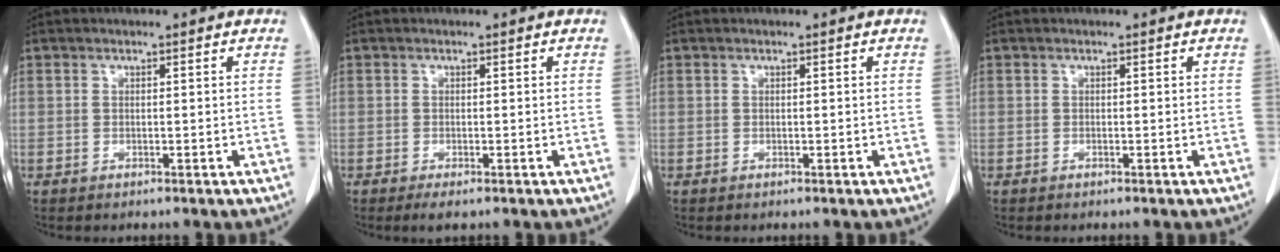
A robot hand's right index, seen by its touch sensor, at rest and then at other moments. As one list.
[{"total": 1.4, "force": [-0.8, 0.3, 1.2], "torque": [-0.018, -0.003, -0.009]}, {"total": 0.0}, {"total": 0.0}]